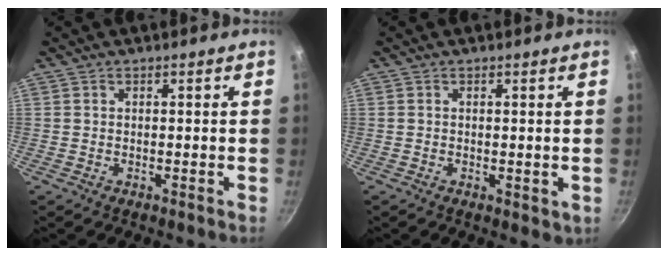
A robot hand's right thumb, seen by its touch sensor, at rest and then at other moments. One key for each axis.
{"total": 3.2, "fx": -0.7, "fy": 1.6, "fz": 2.6, "tx": -0.031, "ty": -0.012, "tz": -0.008}